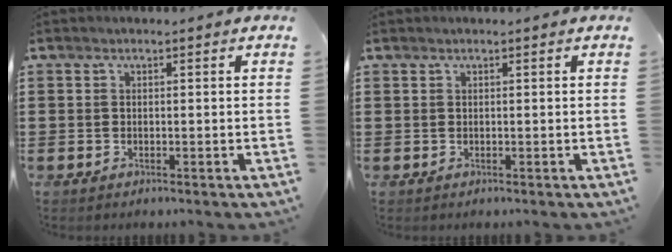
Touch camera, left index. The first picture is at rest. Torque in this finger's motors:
{"motor_torque": [0.00, 0.00, 0.00, 0.01]}